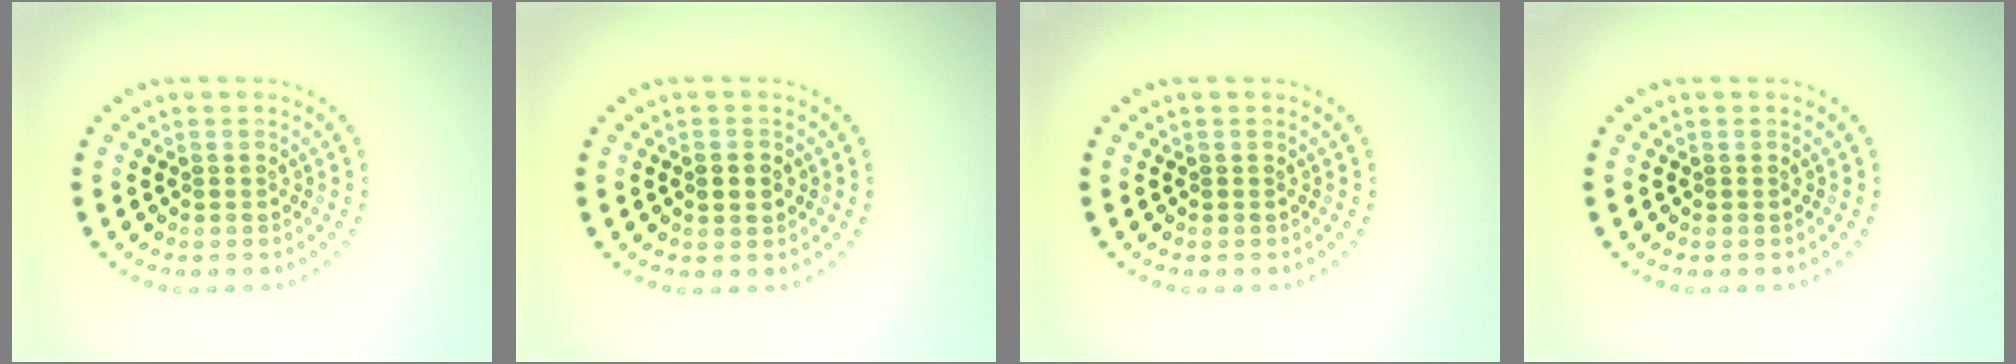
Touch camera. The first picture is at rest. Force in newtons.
{"total": 1.4, "press": 1.4, "slide": 0.1}
{"total": 0.0}
{"total": 0.0}